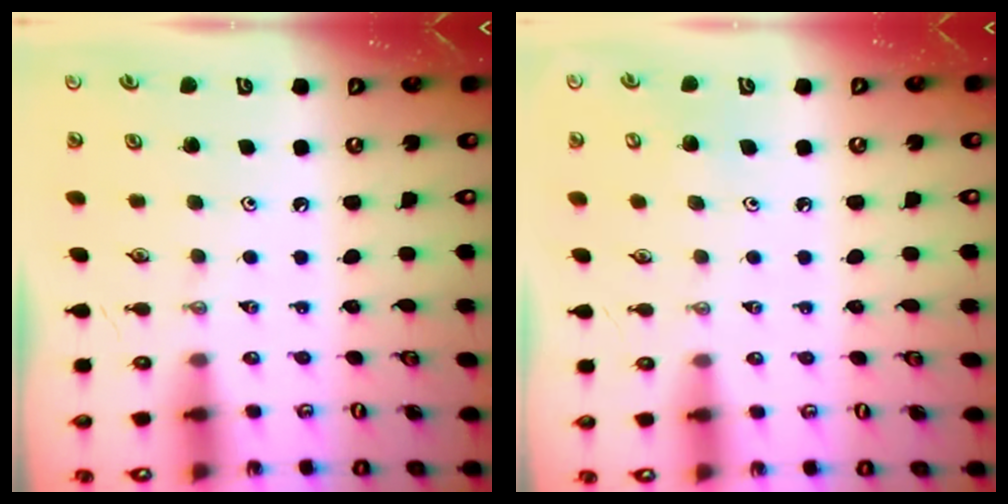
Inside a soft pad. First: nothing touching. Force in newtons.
{"total": 5.0, "press": 5.0, "slide": 0.4}